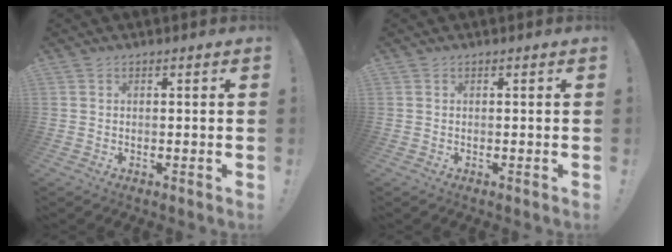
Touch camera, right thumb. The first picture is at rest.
{"total": 0.0}